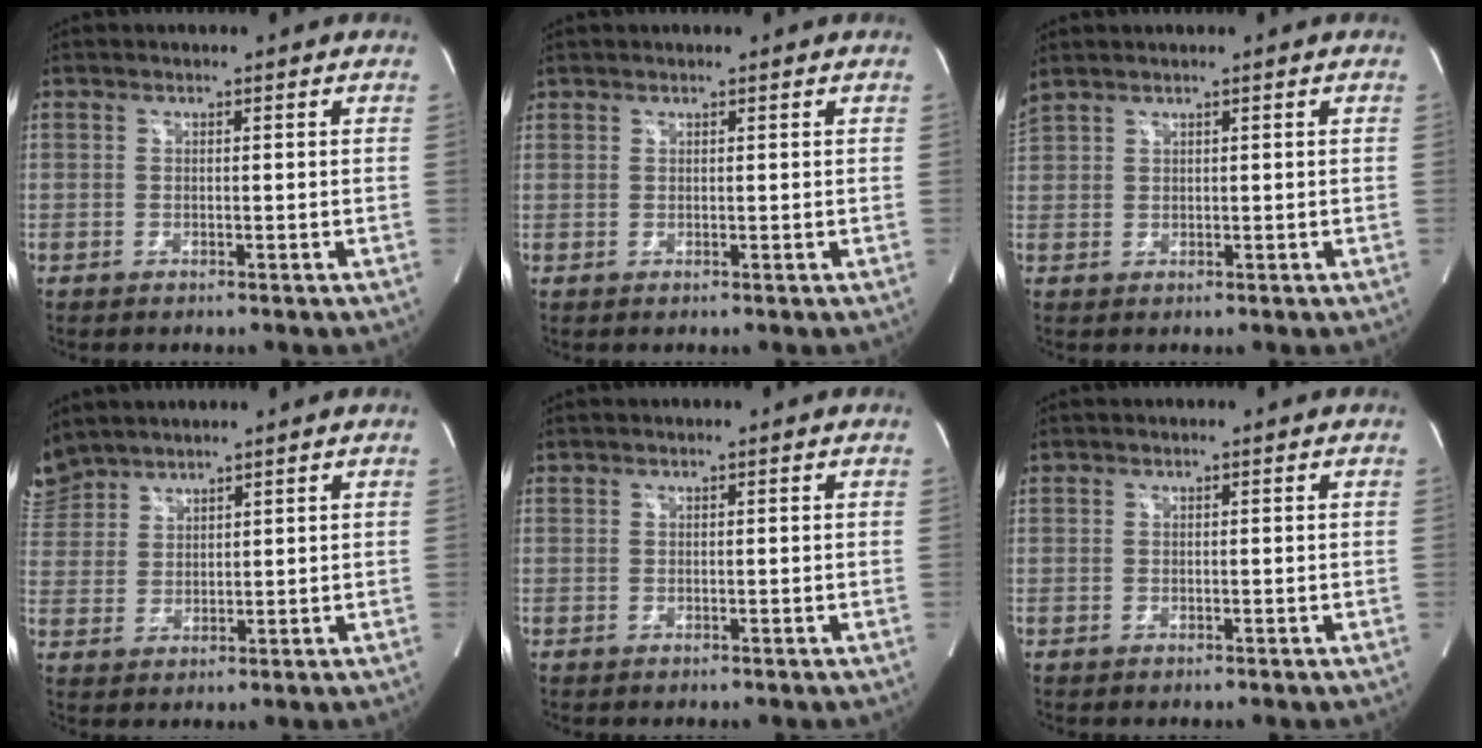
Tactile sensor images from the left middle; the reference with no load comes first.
{"total": 0.6, "force": [0.5, 0.3, 0.0], "torque": [-0.002, 0.004, 0.010]}
{"total": 2.3, "force": [2.1, 0.1, 1.1], "torque": [-0.043, 0.027, 0.055]}
{"total": 6.1, "force": [5.8, 2.0, 0.3], "torque": [-0.015, 0.016, 0.125]}
{"total": 0.0}
{"total": 0.0}